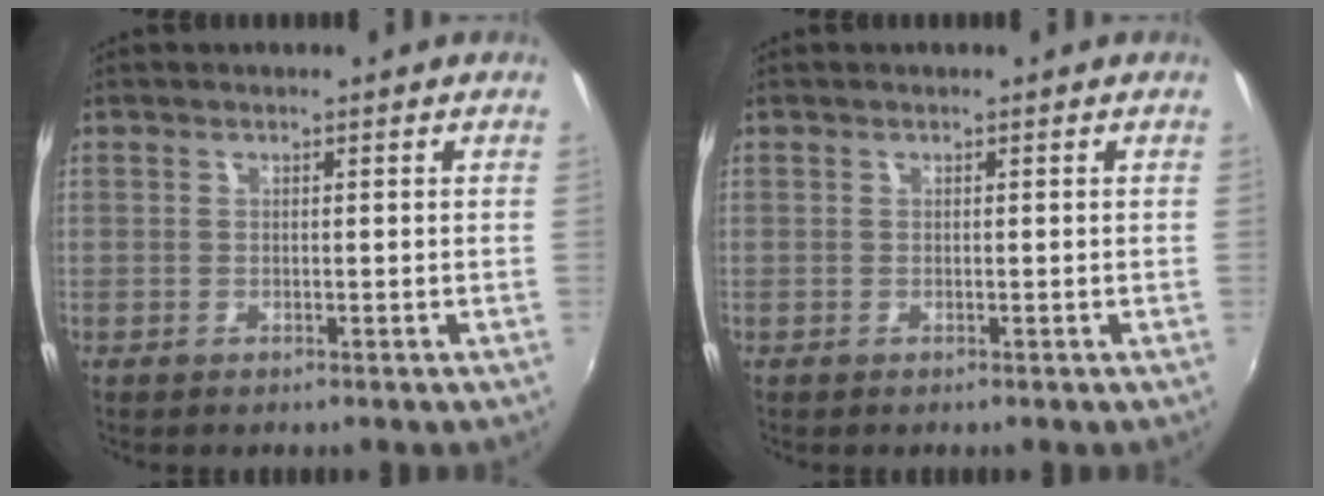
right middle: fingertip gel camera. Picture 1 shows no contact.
{"total": 0.0}